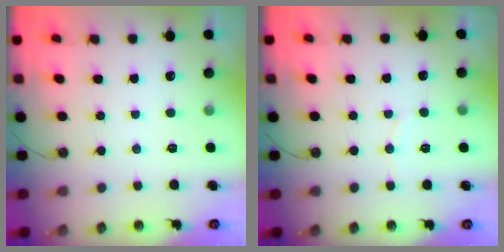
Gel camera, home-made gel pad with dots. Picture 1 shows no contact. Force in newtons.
{"total": 4.4, "press": 4.3, "slide": 0.5}